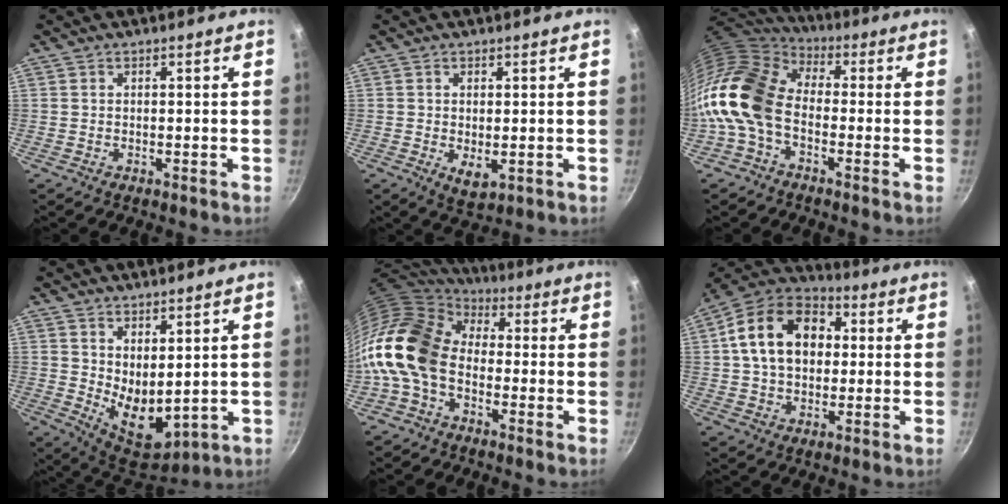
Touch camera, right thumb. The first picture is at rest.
{"total": 3.8, "force": [-0.2, 2.0, 3.3], "torque": [-0.053, -0.015, 0.002]}
{"total": 14.5, "force": [-2.6, 9.7, 10.4], "torque": [-0.182, 0.035, -0.072]}
{"total": 9.4, "force": [3.1, 4.9, 7.4], "torque": [-0.094, -0.047, 0.070]}
{"total": 16.4, "force": [-2.3, 11.3, 11.6], "torque": [-0.208, 0.038, -0.067]}
{"total": 16.7, "force": [2.5, 12.1, 11.3], "torque": [-0.166, 0.028, 0.026]}